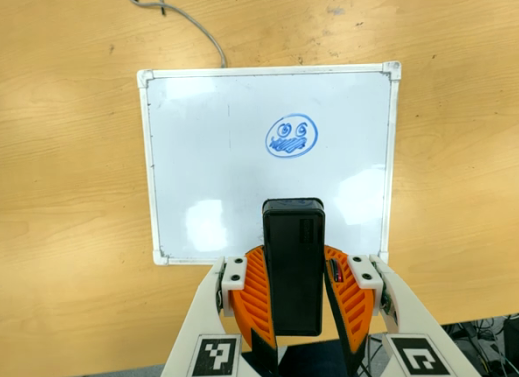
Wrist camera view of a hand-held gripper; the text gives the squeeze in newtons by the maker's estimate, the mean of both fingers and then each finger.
{"total": 9.6, "left": 7.9, "right": 11.3}